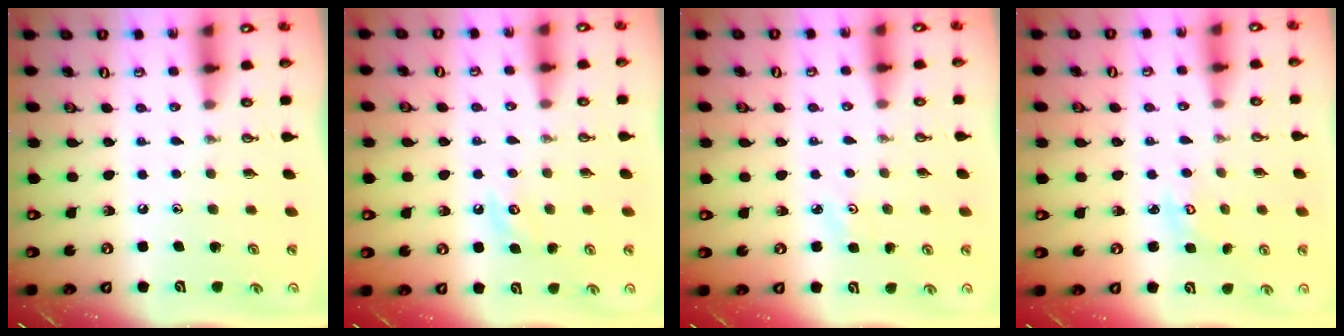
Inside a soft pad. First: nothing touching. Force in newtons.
{"total": 3.8, "press": 3.8, "slide": 0.5}
{"total": 2.1, "press": 2.1, "slide": 0.3}
{"total": 2.7, "press": 2.7, "slide": 0.4}